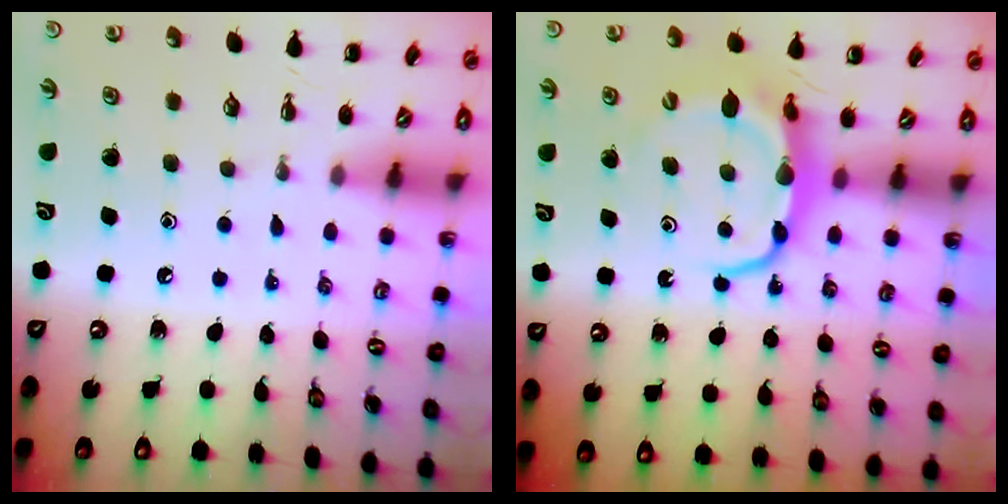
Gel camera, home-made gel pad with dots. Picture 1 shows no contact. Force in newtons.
{"total": 7.4, "press": 7.3, "slide": 0.9}